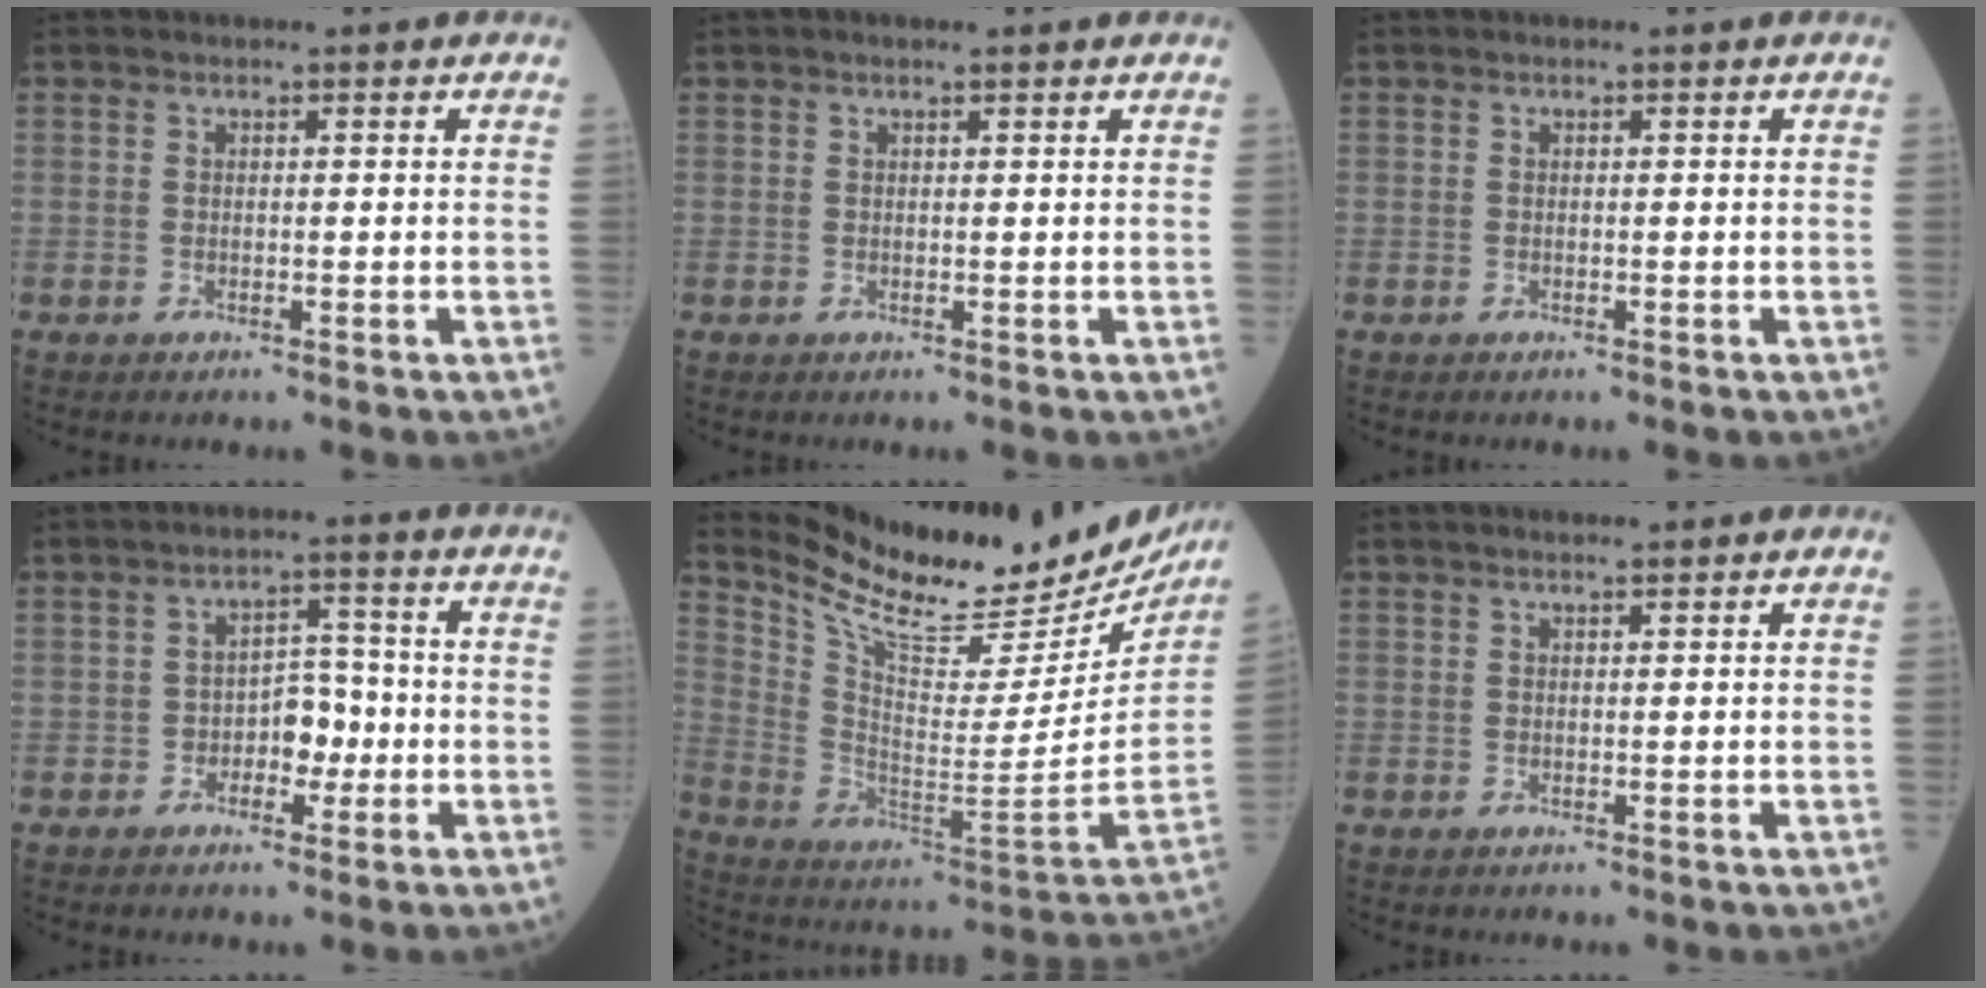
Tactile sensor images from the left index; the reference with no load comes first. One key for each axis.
{"total": 1.7, "fx": 1.2, "fy": 0.3, "fz": 1.1, "tx": -0.021, "ty": 0.017, "tz": 0.017}
{"total": 0.0}
{"total": 4.5, "fx": -1.3, "fy": 2.7, "fz": 3.3, "tx": -0.048, "ty": 0.014, "tz": -0.024}
{"total": 26.1, "fx": 23.2, "fy": 6.2, "fz": 10.2, "tx": -0.179, "ty": -0.067, "tz": 0.335}
{"total": 2.0, "fx": 1.7, "fy": 0.0, "fz": 1.0, "tx": -0.012, "ty": 0.014, "tz": 0.027}